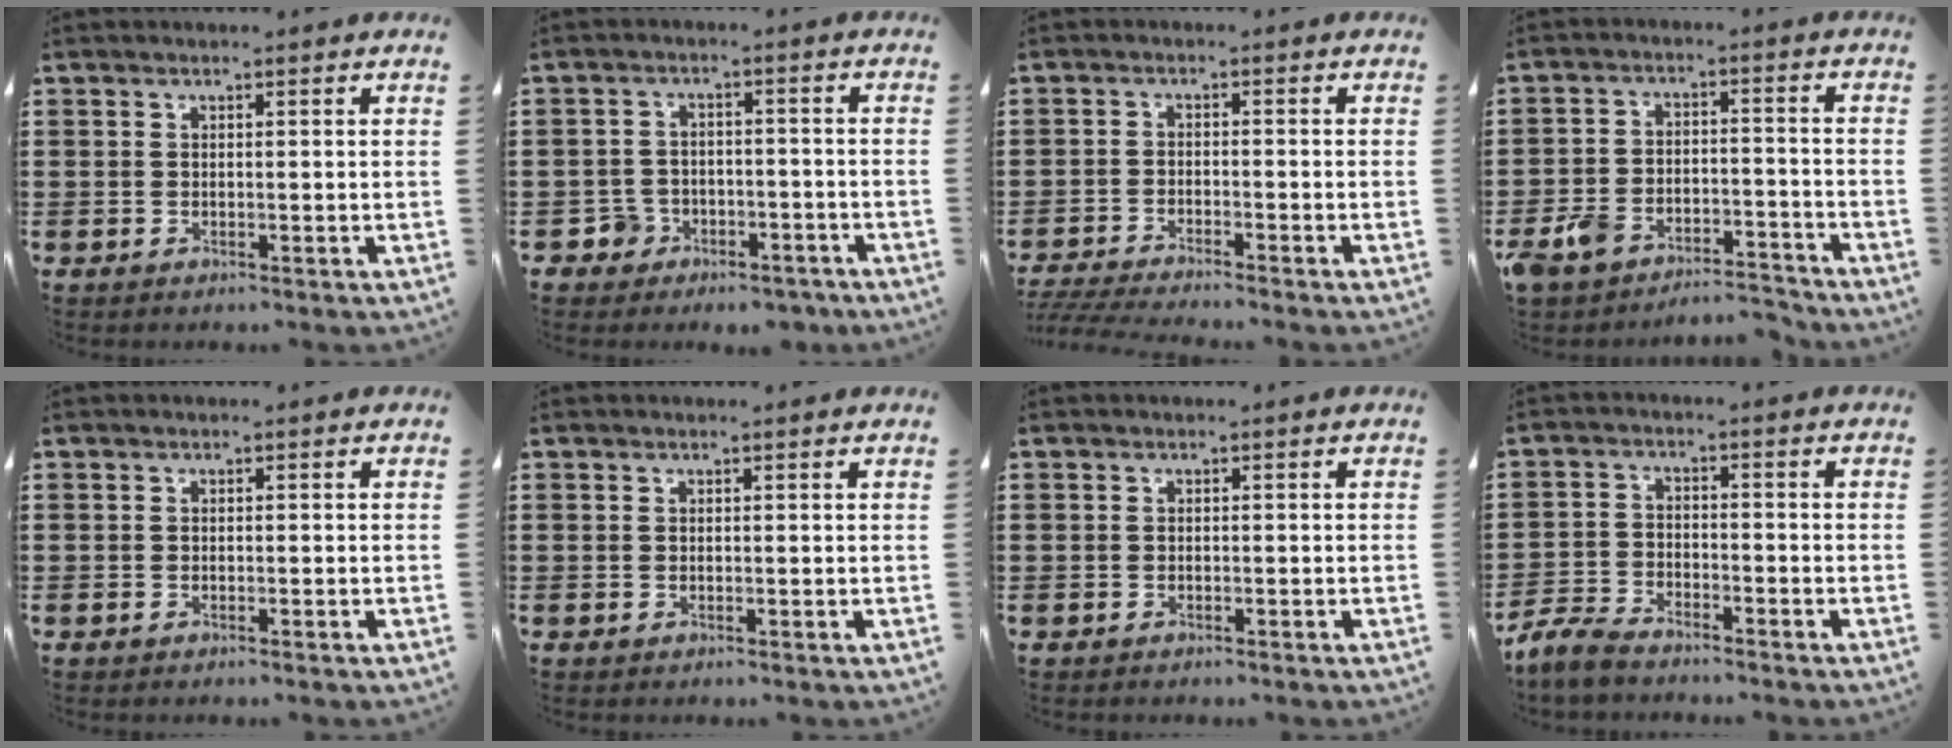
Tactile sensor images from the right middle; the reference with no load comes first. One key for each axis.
{"total": 3.6, "fx": -2.9, "fy": 2.2, "fz": 0.3, "tx": -0.022, "ty": 0.005, "tz": -0.065}
{"total": 3.5, "fx": -3.4, "fy": -0.3, "fz": 0.8, "tx": -0.029, "ty": -0.009, "tz": -0.073}
{"total": 6.8, "fx": -6.3, "fy": 2.0, "fz": 1.8, "tx": -0.059, "ty": 0.009, "tz": -0.132}
{"total": 0.0}
{"total": 0.0}
{"total": 0.6, "fx": -0.4, "fy": 0.4, "fz": -0.1, "tx": 0.002, "ty": 0.002, "tz": -0.010}
{"total": 4.7, "fx": -4.5, "fy": 0.9, "fz": 1.3, "tx": -0.048, "ty": -0.002, "tz": -0.095}